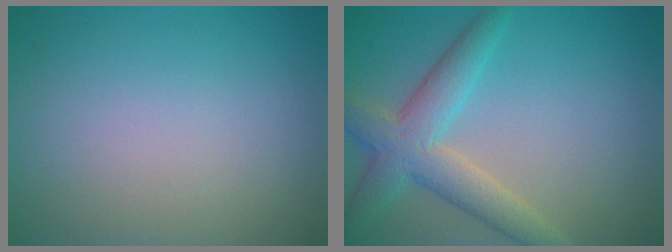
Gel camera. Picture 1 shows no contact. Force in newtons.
{"total": 5.1, "press": 5.1, "slide": 0.4}